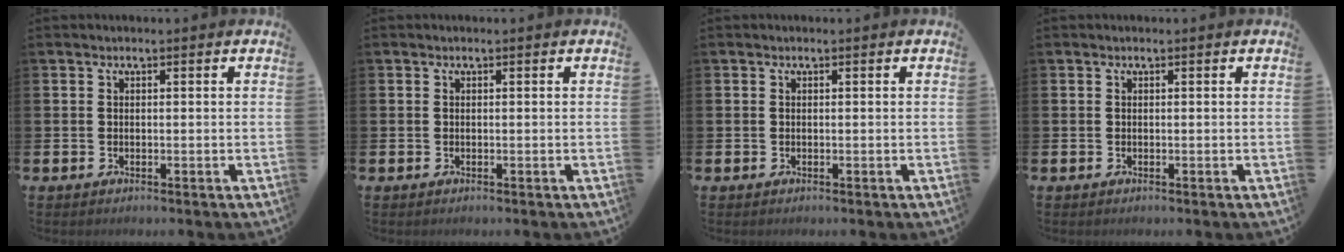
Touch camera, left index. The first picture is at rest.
{"total": 0.0}
{"total": 0.0}
{"total": 0.0}